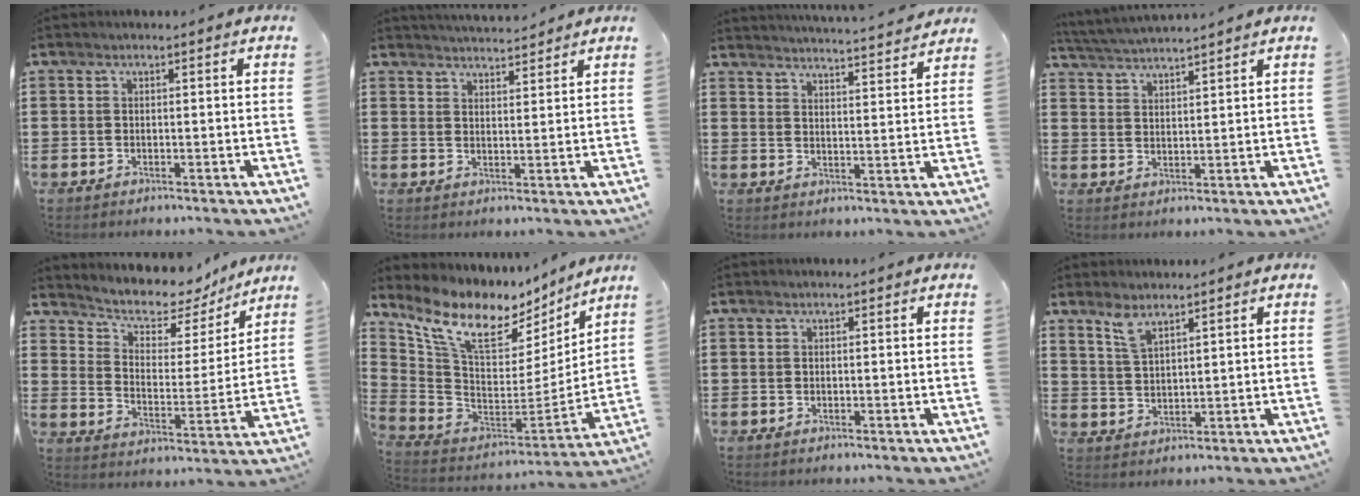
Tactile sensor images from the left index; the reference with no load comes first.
{"total": 3.3, "force": [3.3, 0.2, 0.2], "torque": [-0.013, -0.011, 0.061]}
{"total": 3.8, "force": [3.8, -0.7, 0.3], "torque": [-0.016, -0.034, 0.061]}
{"total": 3.3, "force": [3.2, -0.6, 0.1], "torque": [-0.016, -0.015, 0.058]}
{"total": 6.0, "force": [5.1, 2.7, 1.4], "torque": [-0.052, -0.040, 0.083]}
{"total": 12.3, "force": [7.9, 5.6, 7.6], "torque": [-0.167, -0.052, 0.136]}
{"total": 0.0}
{"total": 4.2, "force": [3.4, 1.3, 2.2], "torque": [-0.052, -0.002, 0.063]}